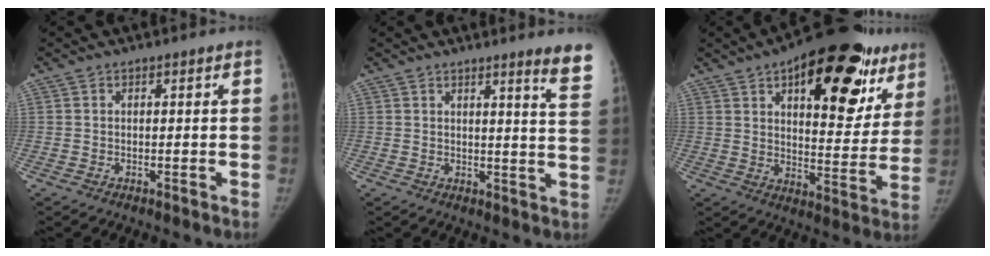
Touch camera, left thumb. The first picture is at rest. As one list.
[{"total": 7.6, "force": [6.1, -0.5, 4.5], "torque": [-0.044, -0.052, 0.053]}, {"total": 28.3, "force": [14.2, 12.7, 20.8], "torque": [-0.242, -0.020, 0.200]}]